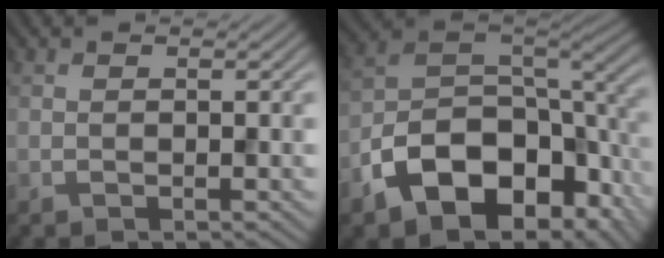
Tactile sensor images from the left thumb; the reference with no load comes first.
{"total": 15.0, "force": [-7.6, 8.7, 9.6], "torque": [-0.186, -0.032, -0.134]}